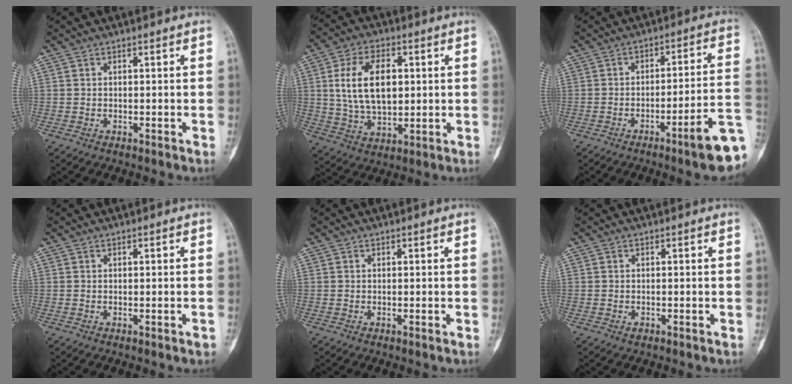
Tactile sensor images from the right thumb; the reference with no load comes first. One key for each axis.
{"total": 13.6, "fx": 2.3, "fy": 8.0, "fz": 10.7, "tx": -0.172, "ty": -0.003, "tz": 0.045}
{"total": 15.6, "fx": -6.5, "fy": 2.0, "fz": 14.0, "tx": -0.148, "ty": 0.048, "tz": -0.090}
{"total": 0.8, "fx": -0.4, "fy": 0.1, "fz": 0.6, "tx": -0.005, "ty": 0.004, "tz": -0.005}
{"total": 0.0}
{"total": 0.8, "fx": -0.5, "fy": 0.4, "fz": 0.5, "tx": -0.005, "ty": 0.005, "tz": -0.007}